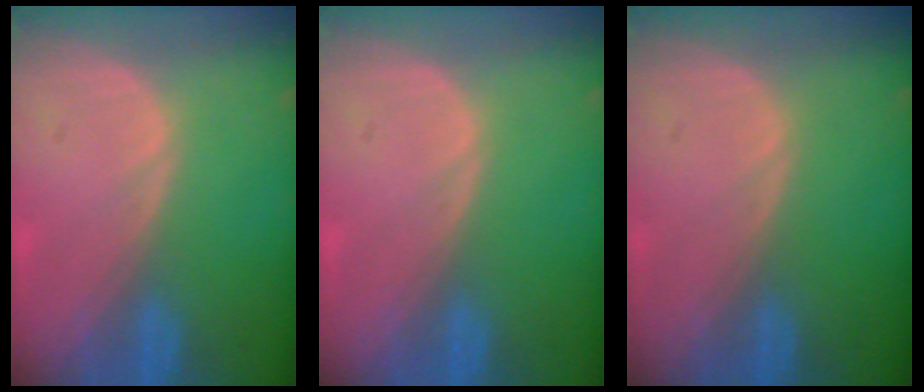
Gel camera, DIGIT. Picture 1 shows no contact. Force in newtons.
{"total": 0.0}
{"total": 0.0}